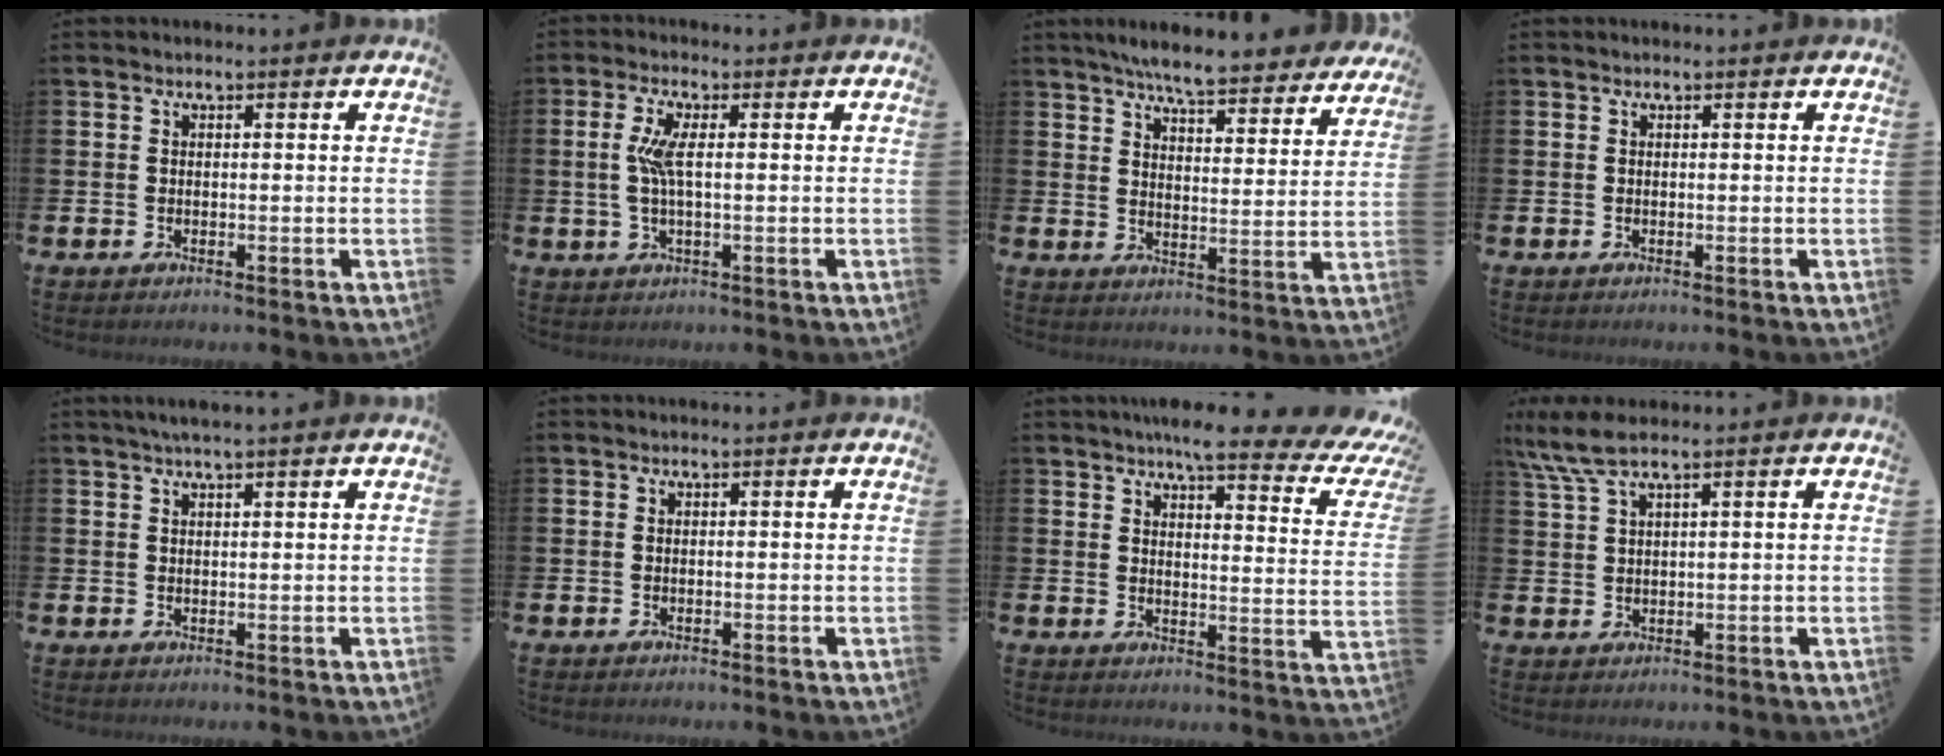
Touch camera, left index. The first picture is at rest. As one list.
[{"total": 3.7, "force": [0.5, 1.1, 3.5], "torque": [-0.081, 0.005, 0.006]}, {"total": 6.9, "force": [6.6, 0.3, 2.1], "torque": [-0.048, -0.043, 0.113]}, {"total": 0.0}, {"total": 2.0, "force": [1.7, 0.0, 1.1], "torque": [-0.017, 0.000, 0.031]}, {"total": 0.0}, {"total": 6.8, "force": [5.7, 1.1, 3.4], "torque": [-0.057, -0.046, 0.090]}, {"total": 5.2, "force": [3.7, 0.9, 3.7], "torque": [-0.083, 0.002, 0.068]}]